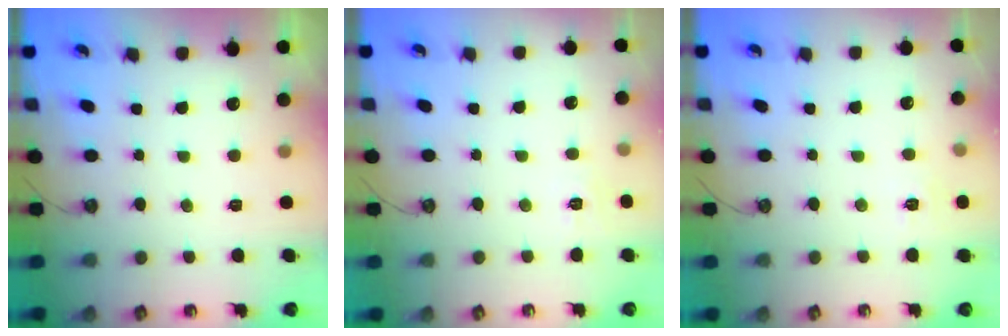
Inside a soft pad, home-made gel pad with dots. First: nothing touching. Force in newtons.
{"total": 3.1, "press": 3.0, "slide": 0.5}
{"total": 6.1, "press": 6.1, "slide": 0.6}